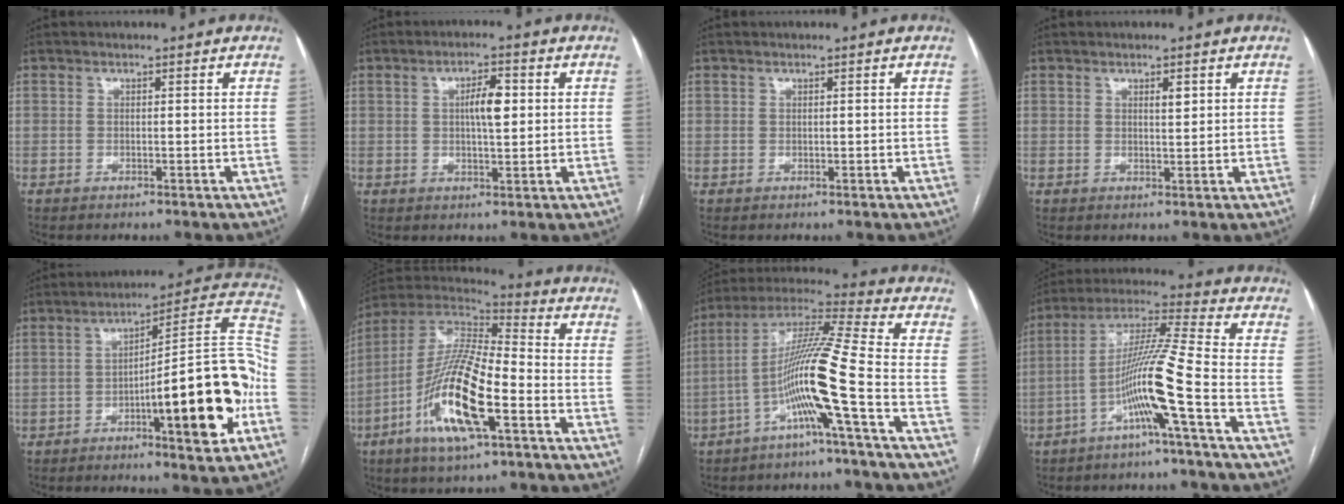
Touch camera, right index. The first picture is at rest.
{"total": 4.8, "force": [0.9, 1.4, 4.5], "torque": [-0.075, 0.007, 0.015]}
{"total": 0.0}
{"total": 1.5, "force": [0.8, 0.5, 1.2], "torque": [-0.019, -0.002, 0.012]}
{"total": 19.2, "force": [-6.3, 2.0, 18.1], "torque": [-0.214, 0.024, -0.085]}
{"total": 17.4, "force": [-6.7, 3.4, 15.7], "torque": [-0.319, -0.011, -0.125]}
{"total": 13.2, "force": [-4.6, -2.1, 12.1], "torque": [-0.233, 0.008, -0.097]}
{"total": 11.4, "force": [-4.6, -2.0, 10.2], "torque": [-0.199, 0.009, -0.092]}